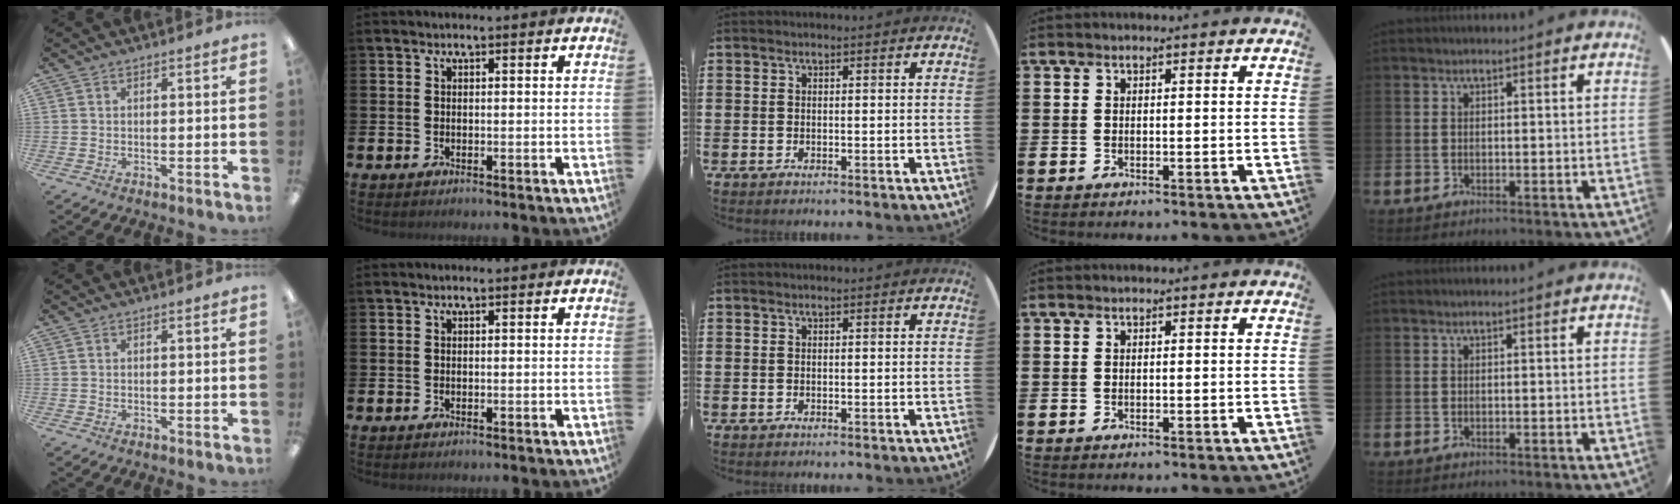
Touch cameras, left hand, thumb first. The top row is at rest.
{}